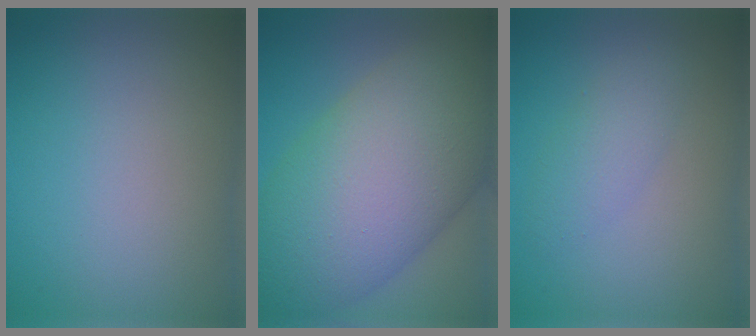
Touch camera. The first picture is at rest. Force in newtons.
{"total": 15.6, "press": 15.6, "slide": 0.3}
{"total": 2.2, "press": 2.2, "slide": 0.1}